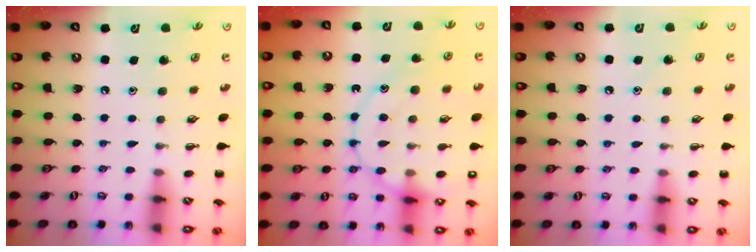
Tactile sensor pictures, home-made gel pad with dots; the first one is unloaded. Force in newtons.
{"total": 17.0, "press": 16.9, "slide": 1.5}
{"total": 6.1, "press": 5.8, "slide": 2.0}